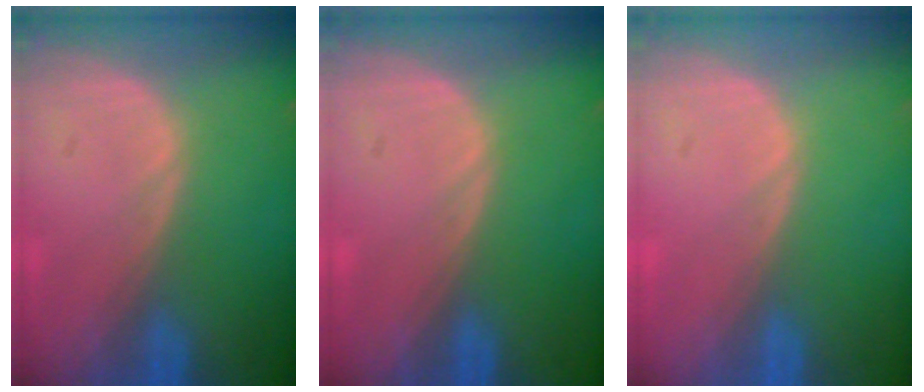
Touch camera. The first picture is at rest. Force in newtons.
{"total": 0.0}
{"total": 0.0}